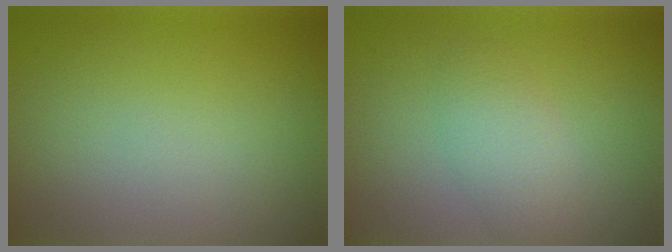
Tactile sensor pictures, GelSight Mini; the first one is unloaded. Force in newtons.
{"total": 2.6, "press": 2.6, "slide": 0.1}